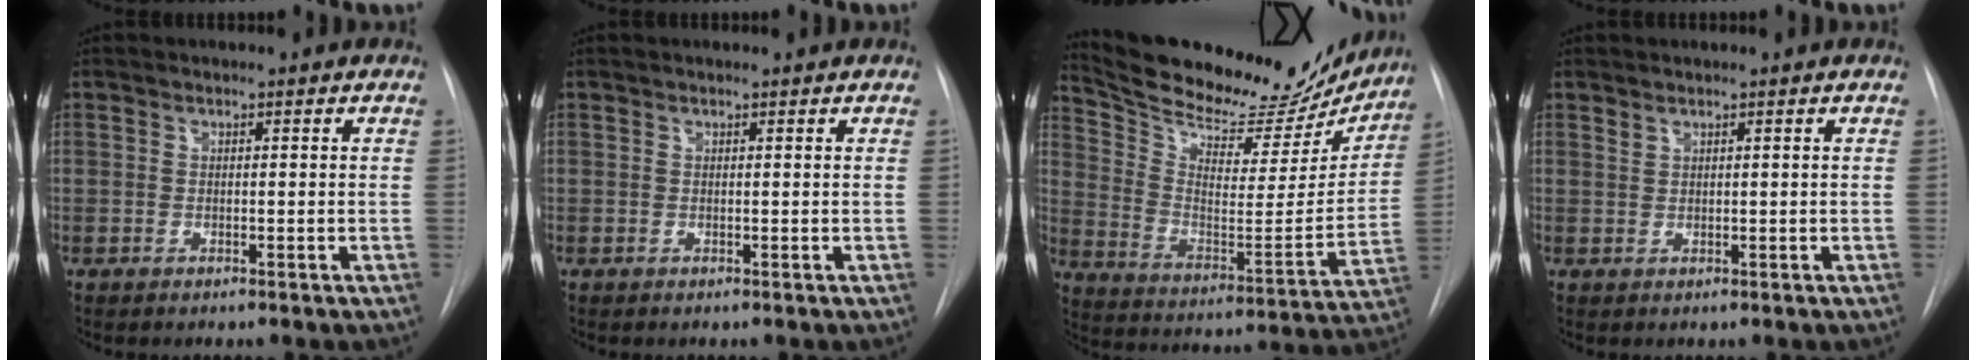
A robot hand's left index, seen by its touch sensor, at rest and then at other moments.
{"total": 0.6, "force": [0.6, 0.0, 0.1], "torque": [-0.005, 0.008, 0.009]}
{"total": 24.3, "force": [22.1, 6.4, 7.9], "torque": [-0.128, -0.048, 0.313]}
{"total": 0.7, "force": [0.7, 0.1, 0.1], "torque": [-0.004, 0.001, 0.015]}